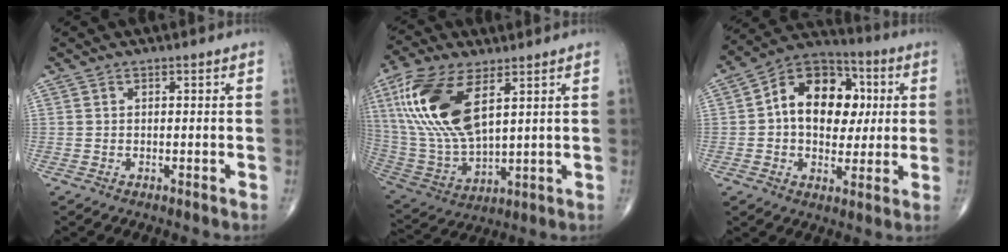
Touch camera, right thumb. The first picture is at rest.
{"total": 19.5, "force": [7.3, 8.9, 15.8], "torque": [-0.335, -0.021, 0.146]}
{"total": 16.6, "force": [2.1, 11.6, 11.7], "torque": [-0.128, 0.016, 0.024]}